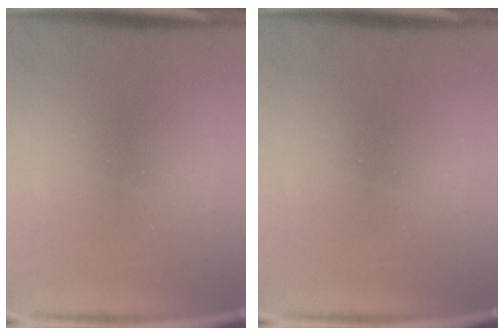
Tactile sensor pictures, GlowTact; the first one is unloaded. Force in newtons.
{"total": 0.0}